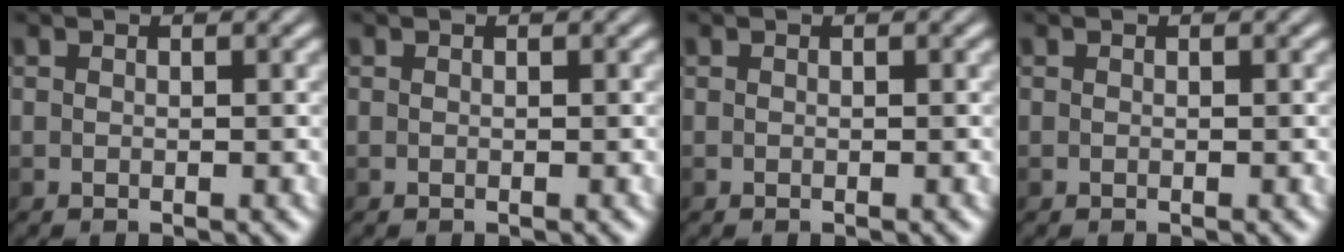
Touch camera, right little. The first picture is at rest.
{"total": 0.0}
{"total": 0.0}
{"total": 0.0}